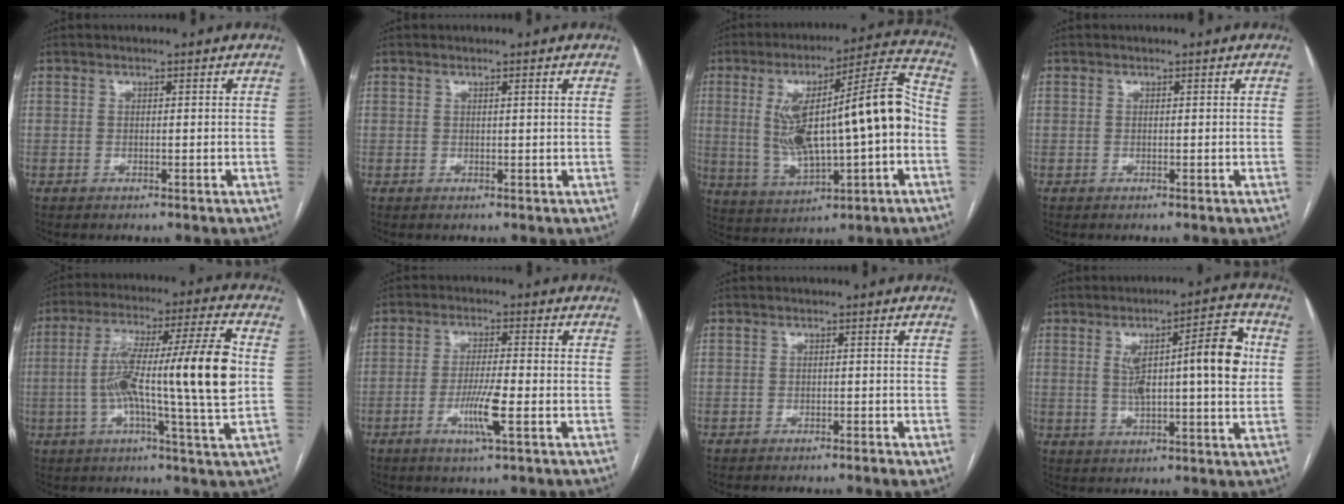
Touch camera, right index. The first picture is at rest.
{"total": 0.9, "force": [0.5, -0.1, 0.7], "torque": [-0.010, 0.004, 0.007]}
{"total": 19.5, "force": [-0.5, 3.5, 19.1], "torque": [-0.332, 0.033, 0.001]}
{"total": 0.0}
{"total": 19.1, "force": [-0.3, -0.2, 19.1], "torque": [-0.307, 0.016, -0.018]}
{"total": 6.2, "force": [-2.3, -0.1, 5.8], "torque": [-0.111, -0.011, -0.043]}
{"total": 1.4, "force": [-1.0, 0.1, 0.9], "torque": [-0.015, 0.000, -0.017]}
{"total": 13.2, "force": [2.2, 2.5, 12.7], "torque": [-0.186, 0.025, 0.032]}